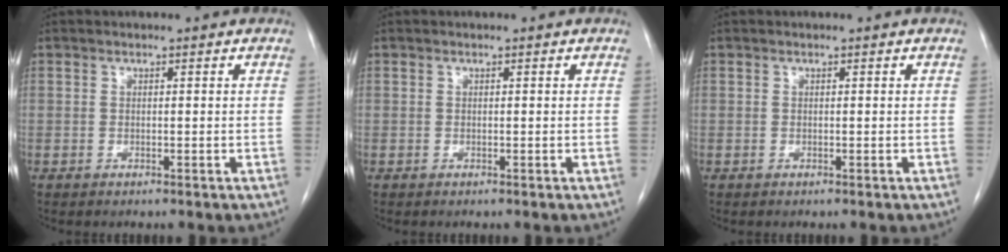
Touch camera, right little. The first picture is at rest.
{"total": 0.0}
{"total": 0.0}